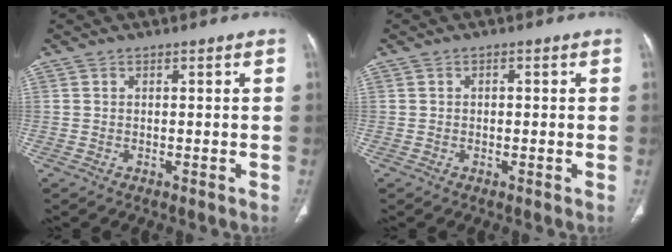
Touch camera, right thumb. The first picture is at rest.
{"total": 0.7, "force": [0.0, 0.5, 0.5], "torque": [-0.005, 0.001, -0.002]}